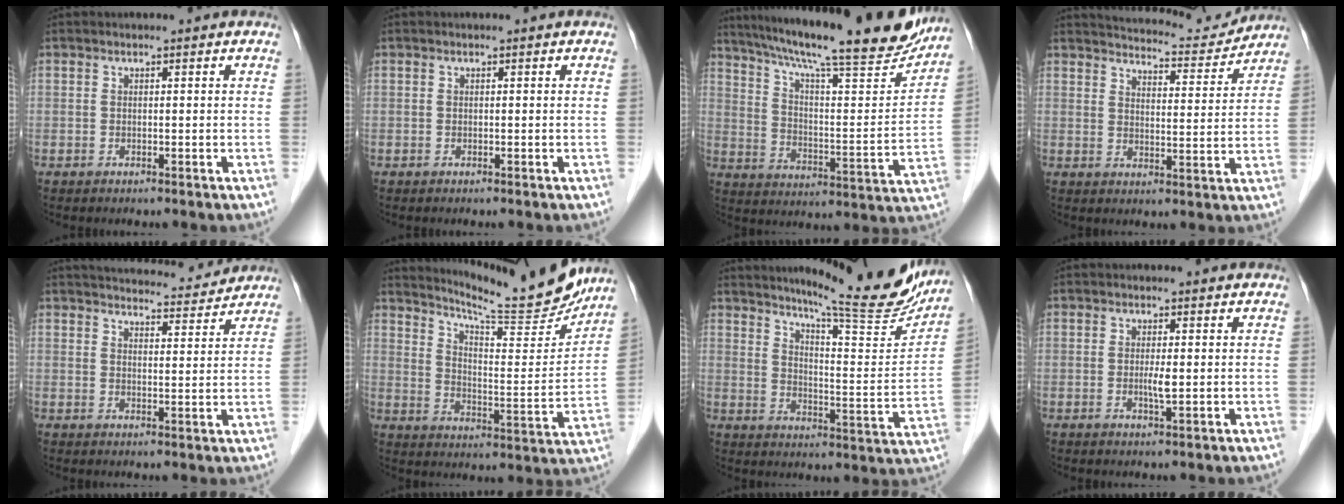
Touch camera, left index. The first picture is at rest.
{"total": 0.0}
{"total": 26.4, "force": [22.4, 2.8, 13.7], "torque": [-0.226, -0.023, 0.314]}
{"total": 11.3, "force": [11.0, 1.4, 2.1], "torque": [-0.029, -0.004, 0.145]}
{"total": 11.4, "force": [11.0, 1.5, 2.5], "torque": [-0.028, 0.004, 0.141]}
{"total": 16.9, "force": [15.9, 0.4, 5.8], "torque": [-0.099, -0.051, 0.226]}
{"total": 19.4, "force": [17.2, 1.5, 9.0], "torque": [-0.128, -0.060, 0.224]}
{"total": 1.9, "force": [0.0, 0.2, 1.9], "torque": [-0.039, -0.002, 0.000]}